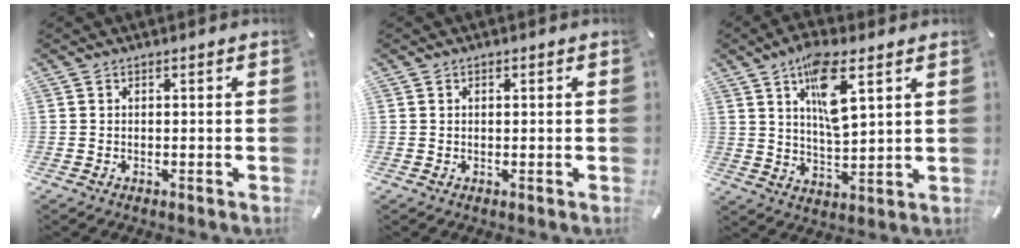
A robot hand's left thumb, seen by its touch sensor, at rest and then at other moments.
{"total": 0.5, "force": [0.1, 0.4, 0.3], "torque": [-0.005, 0.002, 0.002]}
{"total": 11.5, "force": [6.1, 3.8, 9.0], "torque": [-0.155, -0.015, 0.102]}